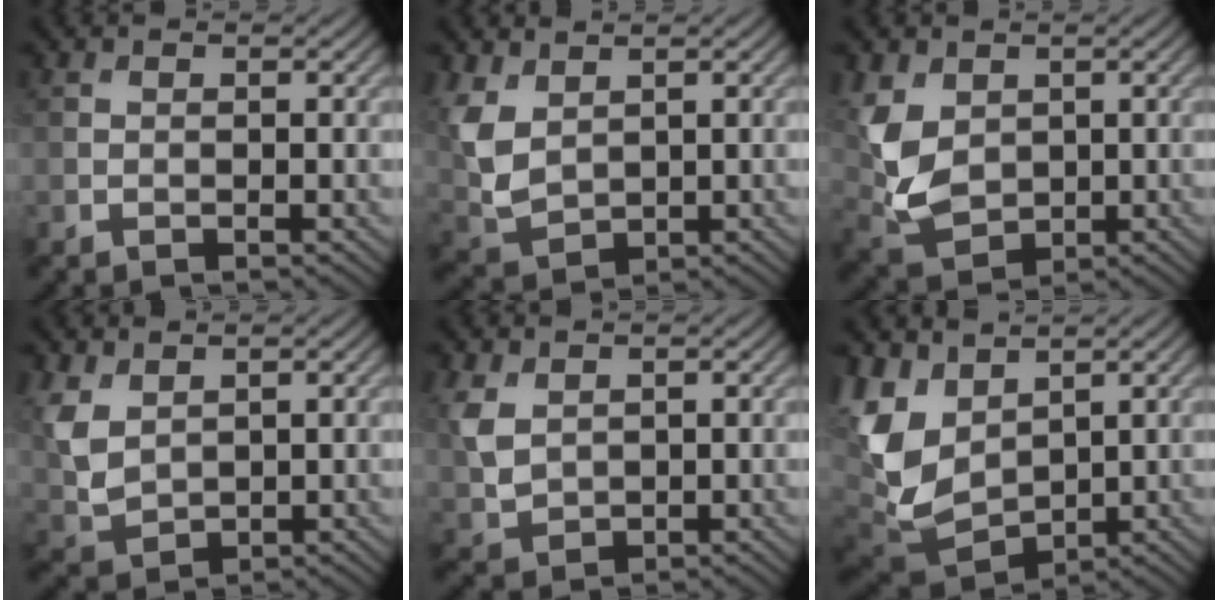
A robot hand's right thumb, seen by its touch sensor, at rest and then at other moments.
{"total": 6.5, "force": [2.4, 4.2, 4.3], "torque": [-0.125, -0.005, 0.055]}
{"total": 7.3, "force": [1.4, 5.3, 4.9], "torque": [-0.135, -0.006, 0.027]}
{"total": 5.6, "force": [2.2, 3.7, 3.6], "torque": [-0.104, -0.003, 0.052]}
{"total": 4.5, "force": [1.5, 3.2, 2.8], "torque": [-0.081, -0.001, 0.035]}
{"total": 11.8, "force": [3.2, 7.9, 8.1], "torque": [-0.238, -0.001, 0.063]}